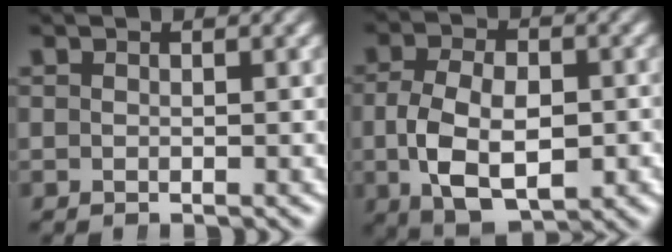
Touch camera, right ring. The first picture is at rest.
{"total": 8.6, "force": [-1.8, 5.6, 6.2], "torque": [-0.122, -0.030, -0.015]}